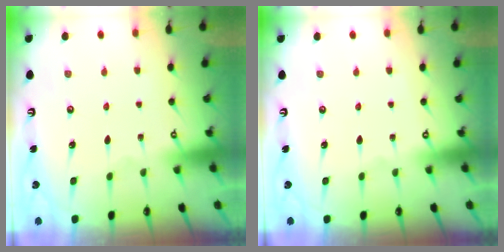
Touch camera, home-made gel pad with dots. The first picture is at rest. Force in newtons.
{"total": 0.0}